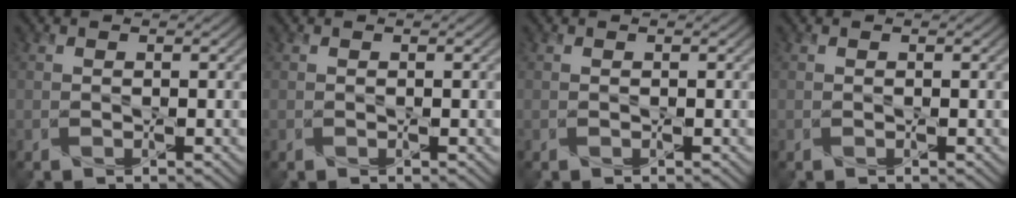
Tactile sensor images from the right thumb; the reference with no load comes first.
{"total": 0.0}
{"total": 0.0}
{"total": 0.0}